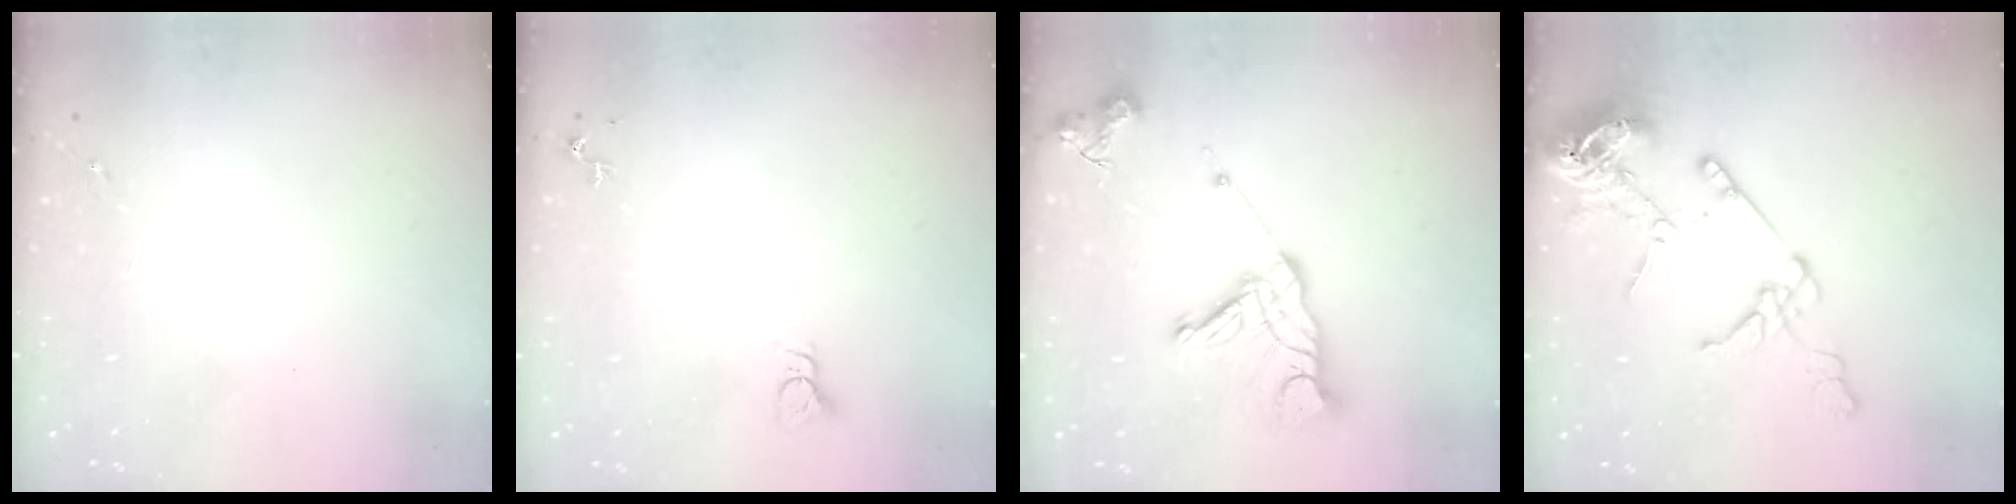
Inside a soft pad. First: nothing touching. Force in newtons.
{"total": 2.2, "press": 2.2, "slide": 0.1}
{"total": 15.6, "press": 15.6, "slide": 1.2}
{"total": 15.7, "press": 15.6, "slide": 2.0}